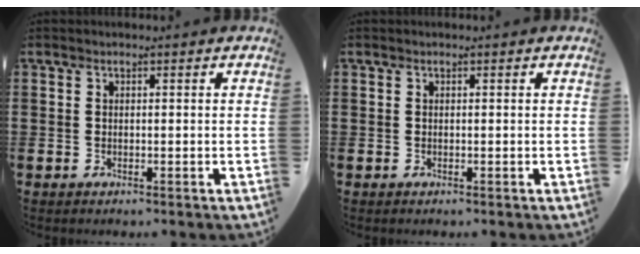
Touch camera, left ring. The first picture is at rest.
{"total": 0.0}